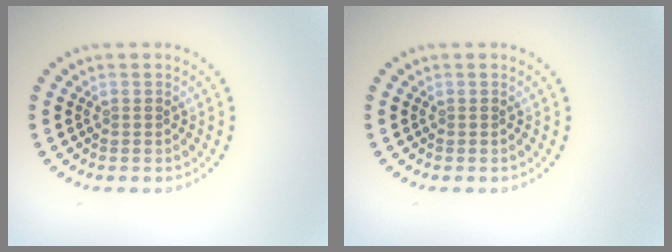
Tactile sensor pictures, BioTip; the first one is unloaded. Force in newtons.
{"total": 0.0}